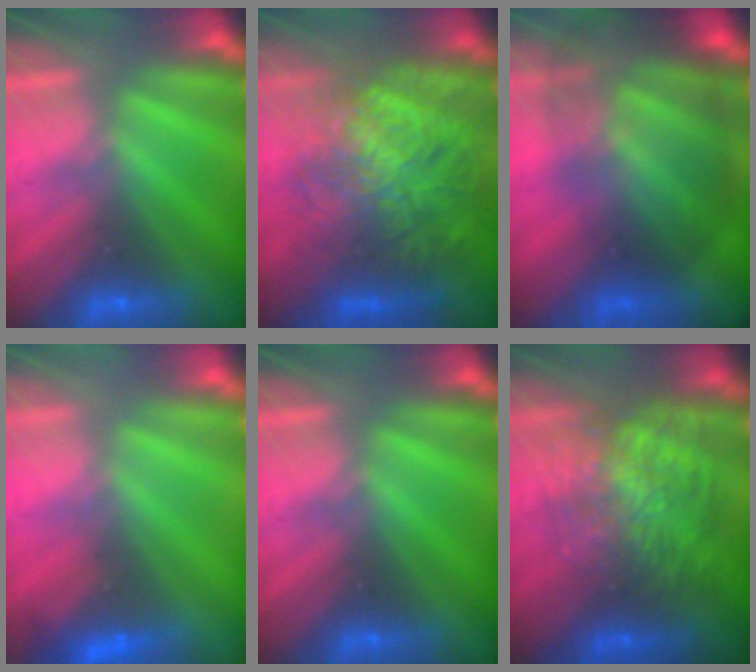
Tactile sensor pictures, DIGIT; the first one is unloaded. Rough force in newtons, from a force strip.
{"total": 9.3}
{"total": 9.5}
{"total": 7.8}
{"total": 0.0}
{"total": 7.5}